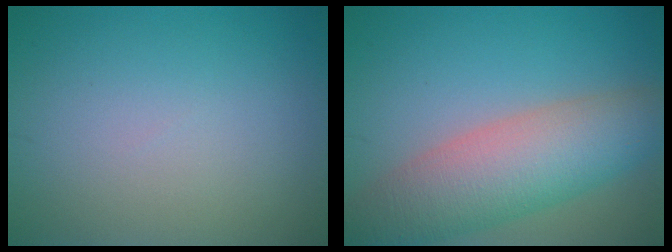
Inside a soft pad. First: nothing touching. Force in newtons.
{"total": 8.2, "press": 8.2, "slide": 0.5}